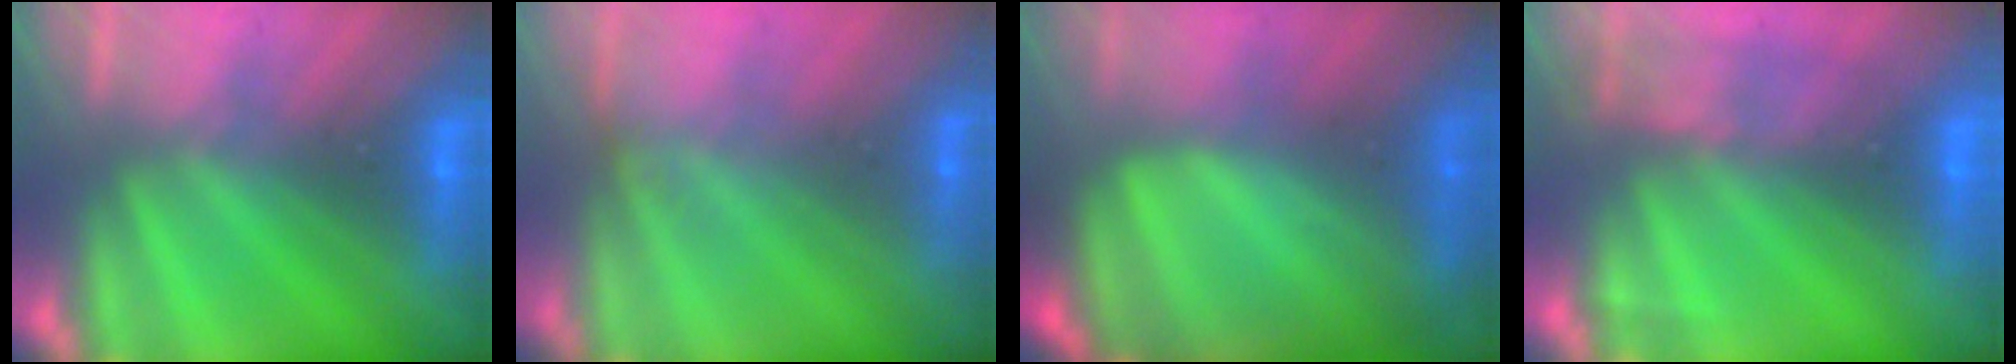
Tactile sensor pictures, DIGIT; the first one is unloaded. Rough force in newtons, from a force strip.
{"total": 1.7}
{"total": 7.3}
{"total": 2.4}